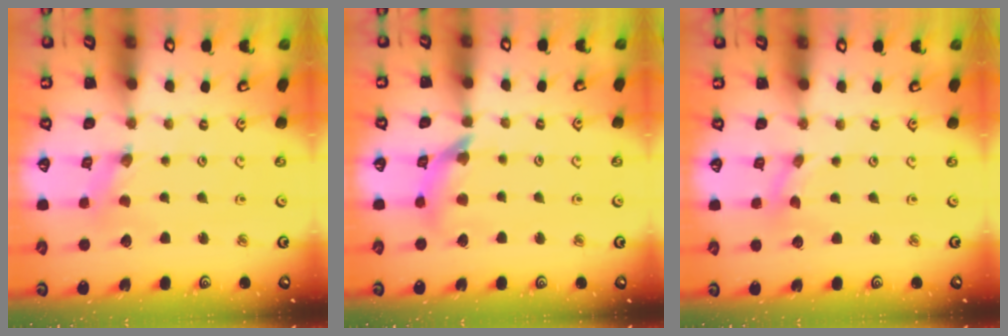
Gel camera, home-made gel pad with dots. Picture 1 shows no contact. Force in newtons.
{"total": 10.9, "press": 10.8, "slide": 1.4}
{"total": 0.0}